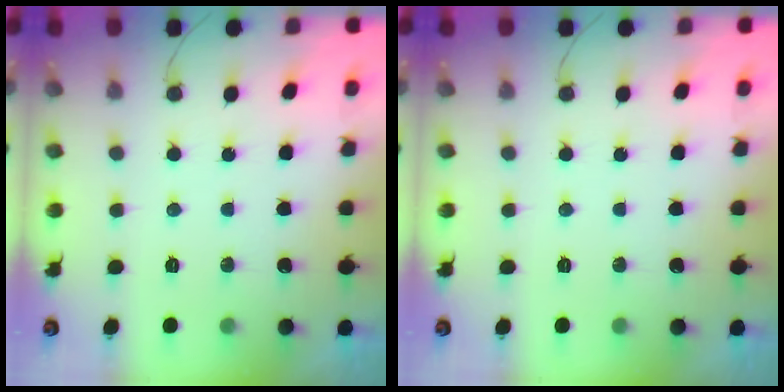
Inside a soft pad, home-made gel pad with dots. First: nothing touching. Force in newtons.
{"total": 0.0}